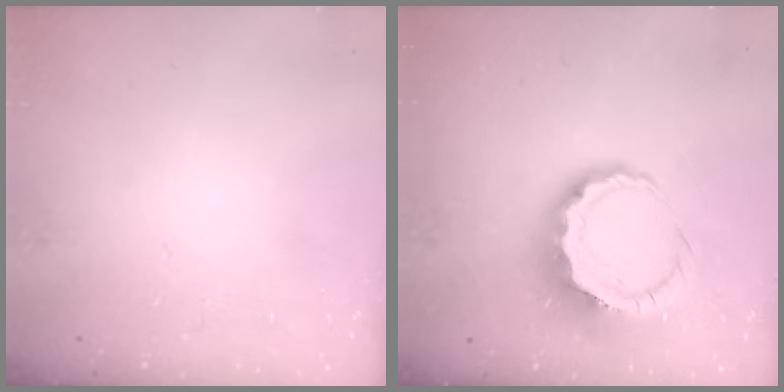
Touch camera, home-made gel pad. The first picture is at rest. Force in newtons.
{"total": 10.2, "press": 9.9, "slide": 2.2}